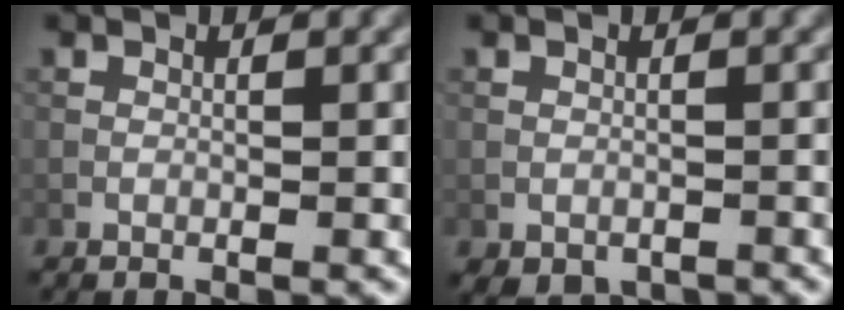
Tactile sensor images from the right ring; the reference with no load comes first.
{"total": 2.2, "force": [-1.3, 1.7, 0.7], "torque": [-0.006, -0.013, -0.019]}